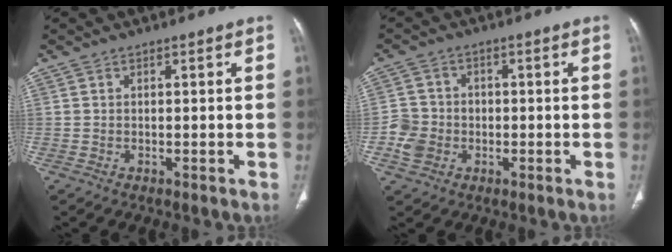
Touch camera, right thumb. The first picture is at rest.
{"total": 5.6, "force": [-1.4, 5.1, 2.0], "torque": [-0.021, 0.014, -0.028]}